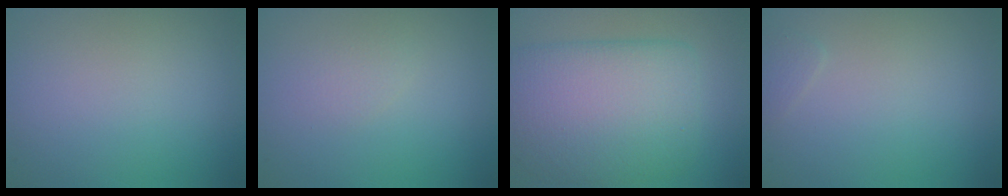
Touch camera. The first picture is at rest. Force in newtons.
{"total": 1.0, "press": 1.0, "slide": 0.0}
{"total": 8.1, "press": 8.1, "slide": 0.3}
{"total": 0.6, "press": 0.6, "slide": 0.0}